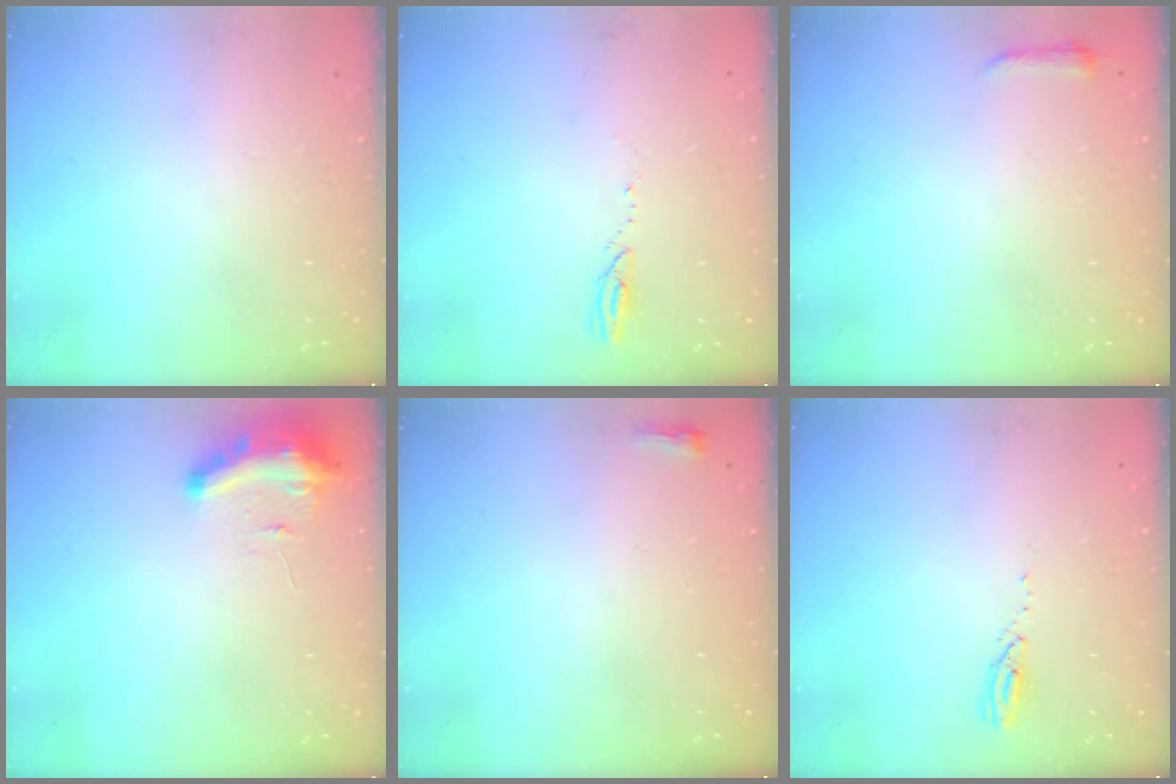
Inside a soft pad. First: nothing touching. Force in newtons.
{"total": 2.6, "press": 2.6, "slide": 0.3}
{"total": 3.0, "press": 2.9, "slide": 0.6}
{"total": 9.4, "press": 9.3, "slide": 1.3}
{"total": 2.6, "press": 2.5, "slide": 0.6}
{"total": 3.1, "press": 3.1, "slide": 0.1}